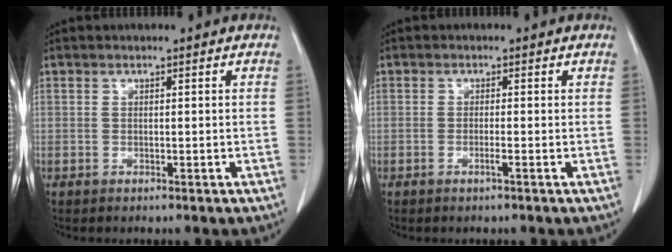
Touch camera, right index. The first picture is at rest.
{"total": 1.0, "force": [-0.5, -0.2, 0.9], "torque": [-0.018, -0.001, -0.009]}